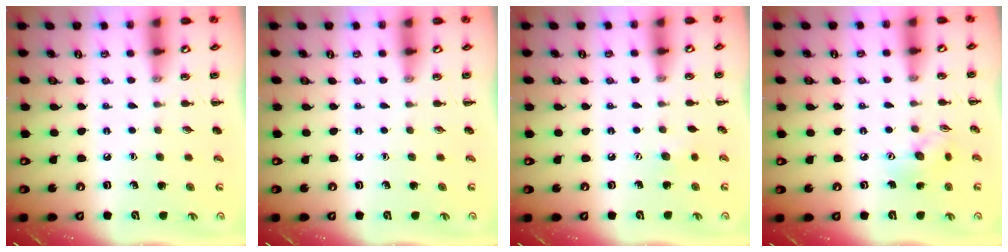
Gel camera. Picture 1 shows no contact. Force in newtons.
{"total": 0.0}
{"total": 3.0, "press": 2.9, "slide": 0.6}
{"total": 6.4, "press": 6.4, "slide": 0.3}